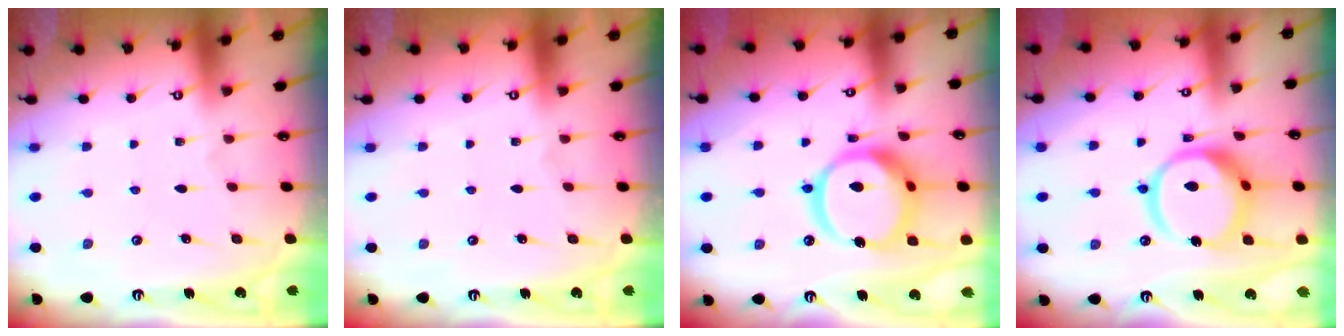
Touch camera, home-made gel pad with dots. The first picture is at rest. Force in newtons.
{"total": 0.0}
{"total": 18.8, "press": 18.7, "slide": 2.2}
{"total": 15.6, "press": 15.5, "slide": 1.6}